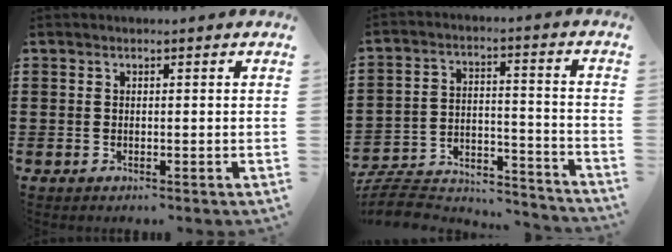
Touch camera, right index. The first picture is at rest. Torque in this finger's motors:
{"motor_torque": [-1.55, 0.59, -1.05, -0.21]}